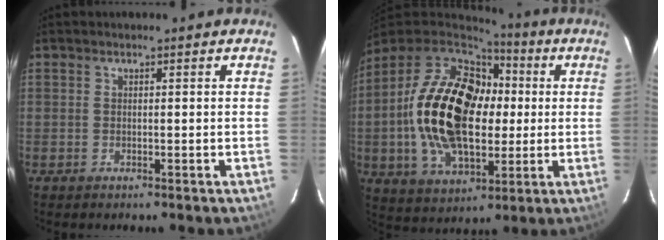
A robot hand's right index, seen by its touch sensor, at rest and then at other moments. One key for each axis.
{"total": 24.7, "fx": 1.0, "fy": 15.0, "fz": 19.6, "tx": -0.404, "ty": 0.018, "tz": 0.023}